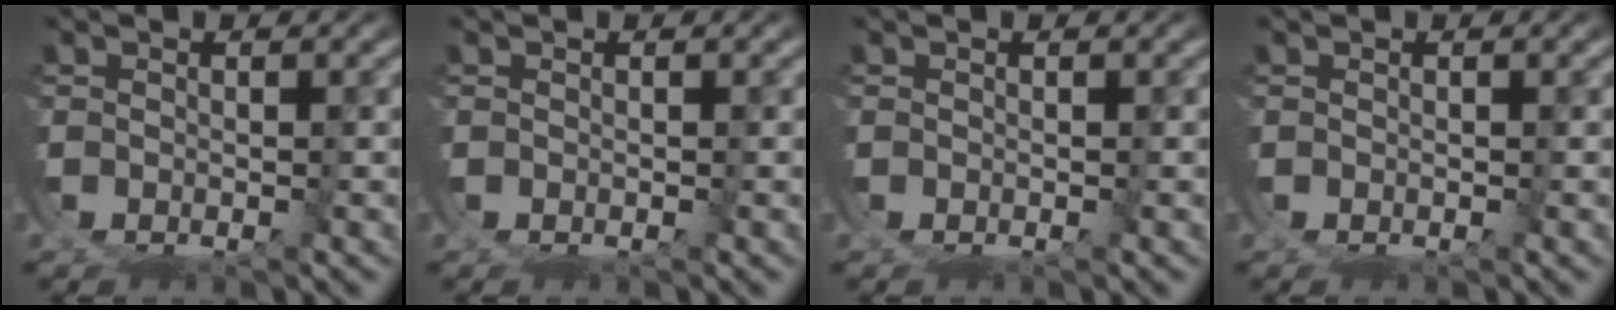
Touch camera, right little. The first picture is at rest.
{"total": 0.0}
{"total": 0.0}
{"total": 0.0}